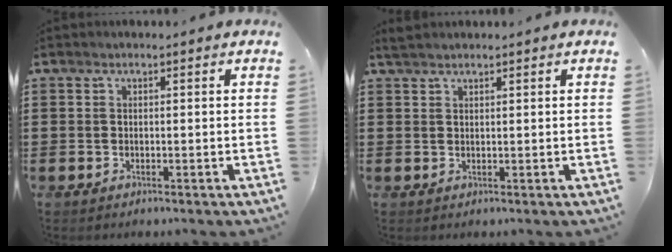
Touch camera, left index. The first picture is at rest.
{"total": 1.3, "force": [1.2, 0.2, 0.3], "torque": [-0.009, 0.001, 0.023]}